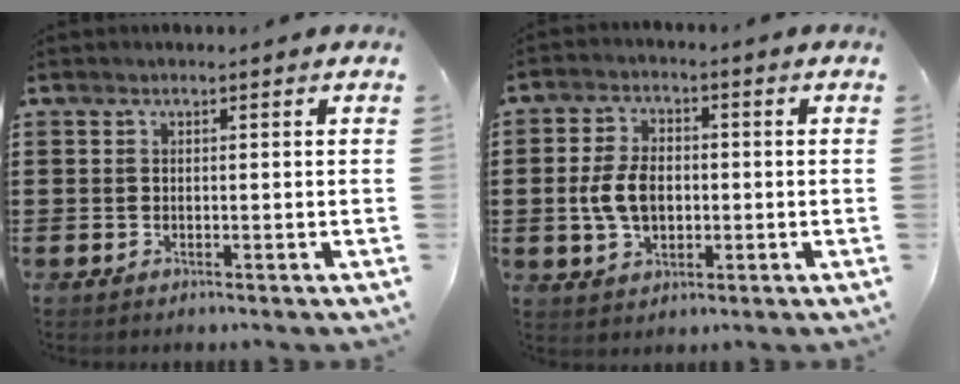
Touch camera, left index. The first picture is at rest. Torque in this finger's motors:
{"motor_torque": [1.06, 0.28, 0.57, 0.17]}